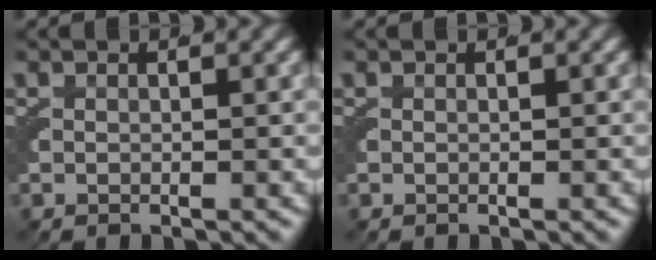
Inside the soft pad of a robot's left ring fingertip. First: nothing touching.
{"total": 0.0}